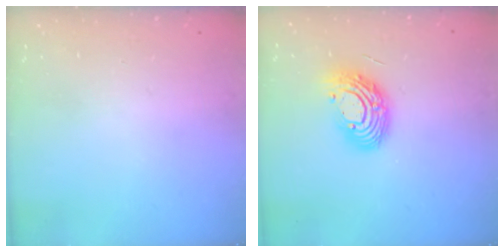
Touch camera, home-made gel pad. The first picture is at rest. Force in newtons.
{"total": 12.1, "press": 12.0, "slide": 1.0}